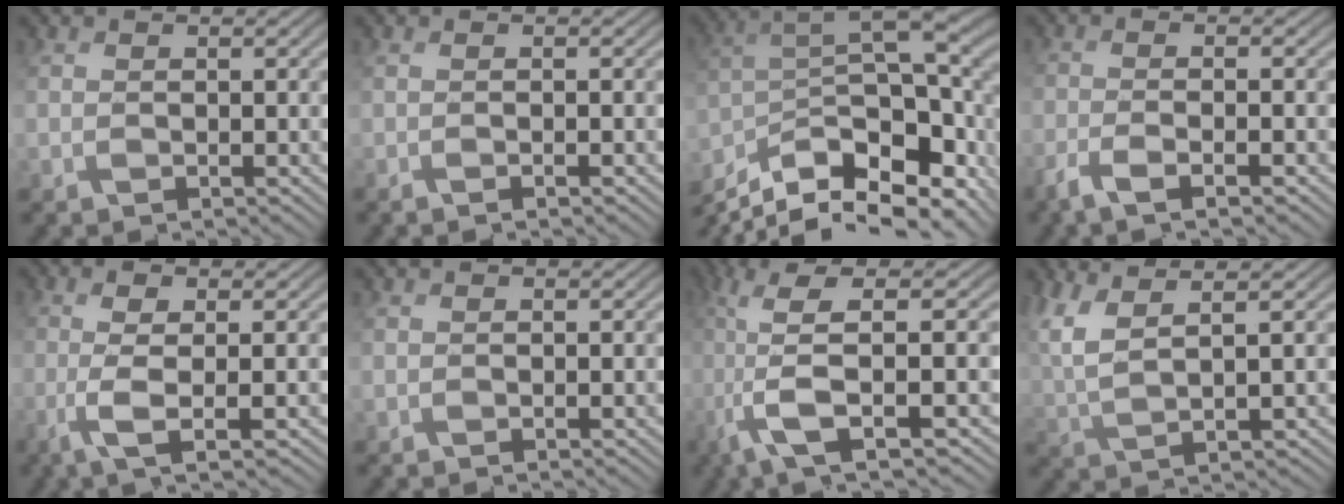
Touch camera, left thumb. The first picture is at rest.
{"total": 1.2, "force": [-0.4, 0.2, 1.2], "torque": [-0.019, 0.000, -0.013]}
{"total": 17.5, "force": [-10.2, 6.8, 12.4], "torque": [-0.268, -0.016, -0.157]}
{"total": 4.3, "force": [-2.6, 0.7, 3.4], "torque": [-0.059, 0.000, -0.066]}
{"total": 5.1, "force": [-1.2, 1.3, 4.8], "torque": [-0.089, 0.007, -0.032]}
{"total": 0.0}
{"total": 9.5, "force": [-1.7, 1.8, 9.2], "torque": [-0.171, 0.018, -0.045]}
{"total": 7.4, "force": [3.8, 2.0, 6.1], "torque": [-0.146, 0.015, 0.078]}